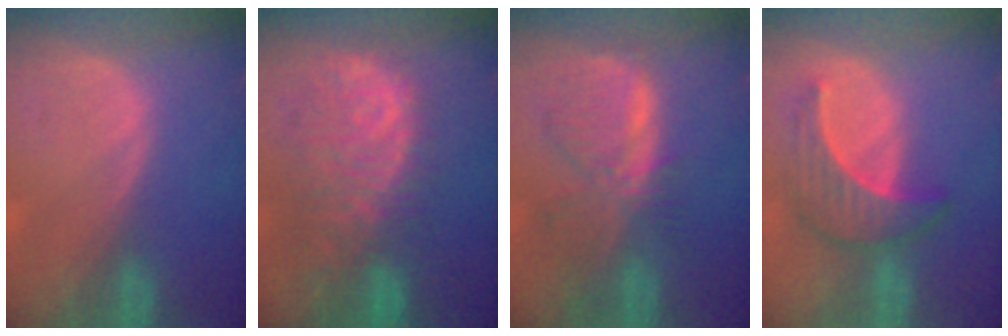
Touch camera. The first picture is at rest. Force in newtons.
{"total": 11.1, "press": 9.6, "slide": 5.6}
{"total": 7.9, "press": 7.0, "slide": 3.6}
{"total": 6.9, "press": 6.3, "slide": 2.9}